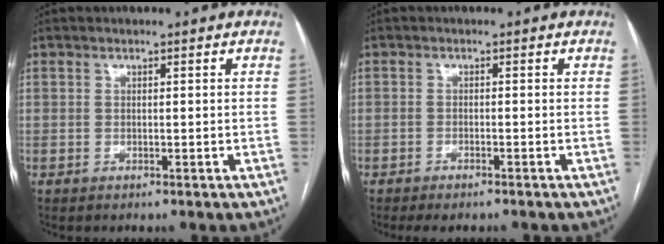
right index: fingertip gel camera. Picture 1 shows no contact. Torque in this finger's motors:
{"motor_torque": [0.10, 0.01, 0.00, -0.03]}